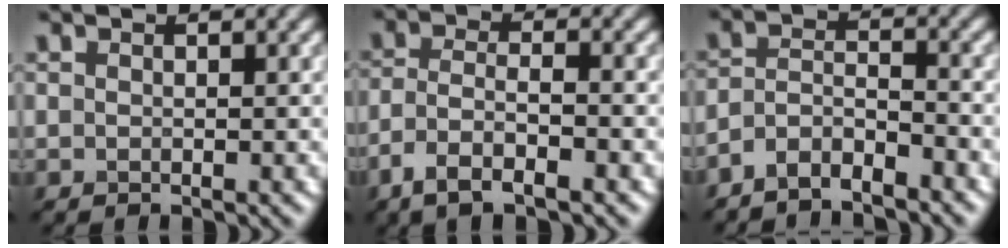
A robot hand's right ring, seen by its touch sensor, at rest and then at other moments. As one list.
[{"total": 4.6, "force": [-2.8, 1.3, 3.4], "torque": [-0.069, 0.000, -0.058]}, {"total": 3.4, "force": [-3.0, 0.8, 1.5], "torque": [-0.029, 0.003, -0.065]}]